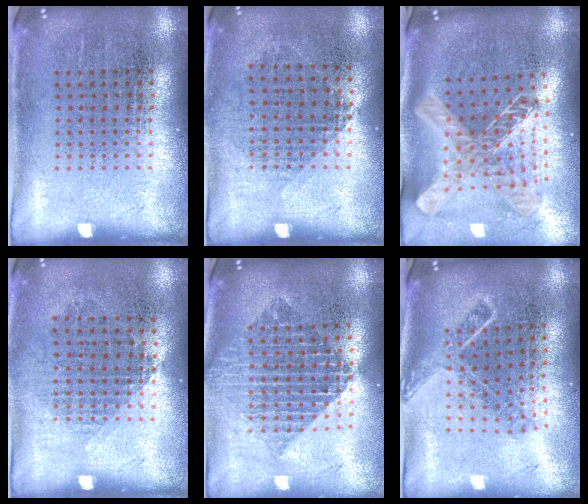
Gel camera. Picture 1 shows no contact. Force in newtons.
{"total": 0.8, "press": 0.7, "slide": 0.4}
{"total": 2.1, "press": 1.7, "slide": 1.2}
{"total": 0.9, "press": 0.8, "slide": 0.4}
{"total": 2.0, "press": 1.6, "slide": 1.3}
{"total": 1.7, "press": 1.3, "slide": 1.1}